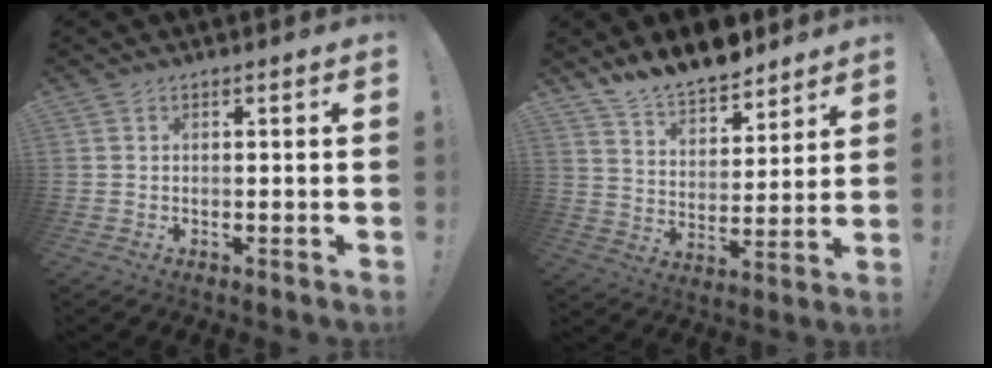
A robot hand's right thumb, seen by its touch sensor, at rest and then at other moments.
{"total": 10.7, "force": [10.0, 3.4, 1.9], "torque": [-0.052, -0.085, 0.188]}